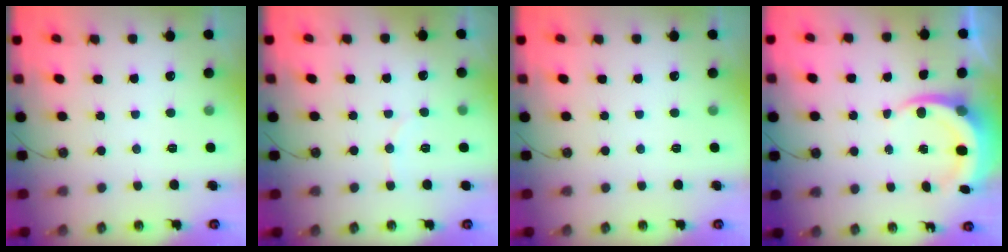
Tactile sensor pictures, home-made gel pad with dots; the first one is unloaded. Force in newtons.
{"total": 3.8, "press": 3.7, "slide": 0.6}
{"total": 0.0}
{"total": 6.9, "press": 6.7, "slide": 1.7}